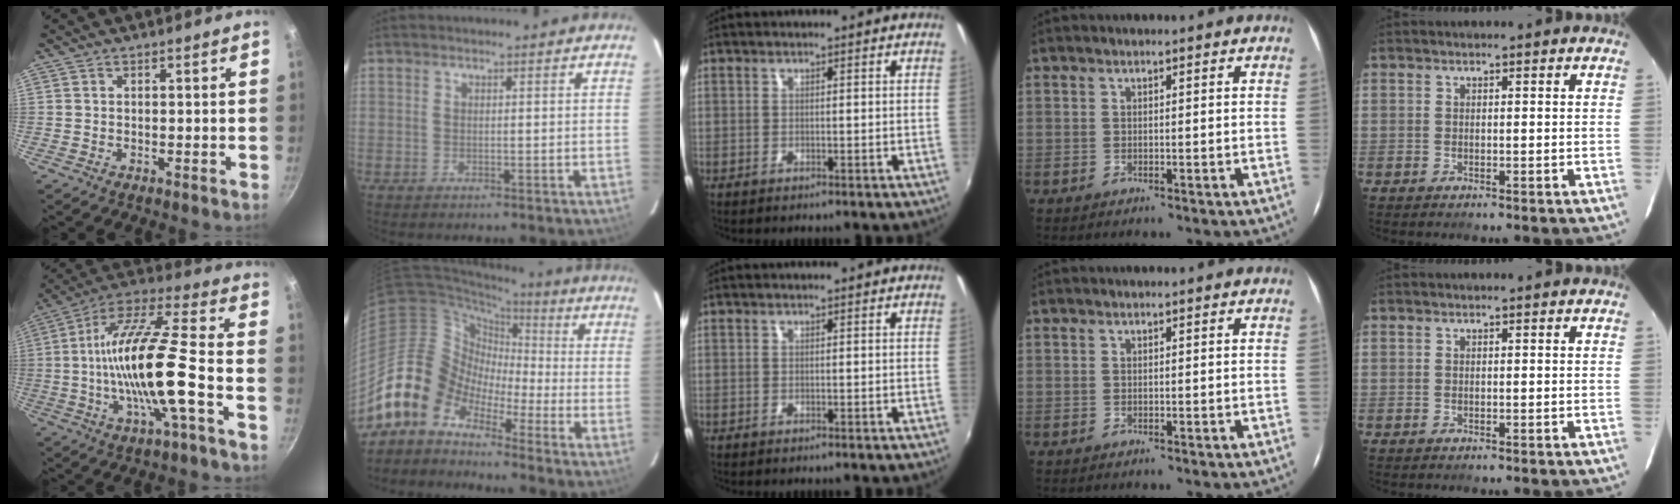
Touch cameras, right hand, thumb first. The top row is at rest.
{"thumb": {"total": 18.5, "force": [-3.8, 3.3, 17.8], "torque": [-0.325, 0.029, -0.080]}, "index": {"total": 11.5, "force": [-7.7, 8.1, 2.5], "torque": [-0.059, 0.037, -0.167]}}